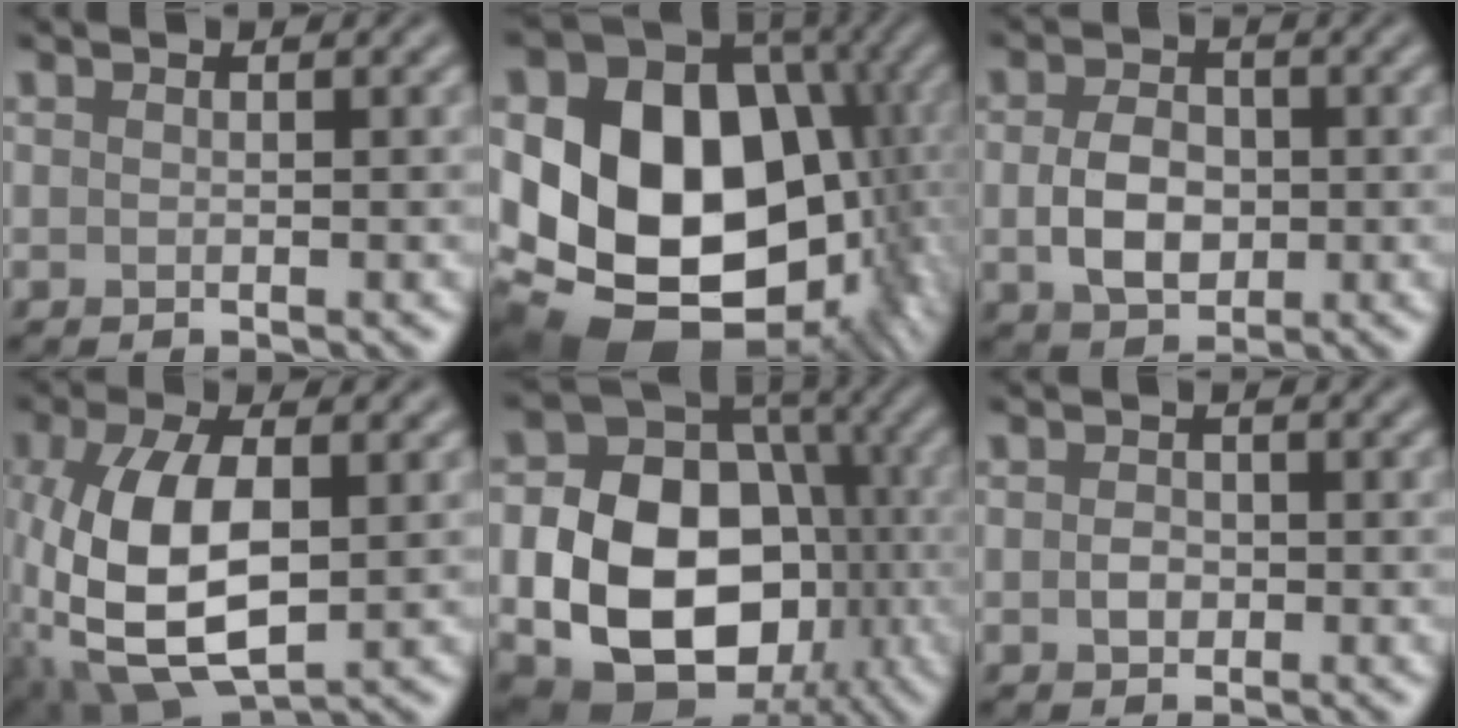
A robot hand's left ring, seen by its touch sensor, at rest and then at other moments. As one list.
[{"total": 20.9, "force": [-1.7, 16.9, 12.2], "torque": [-0.188, -0.019, -0.027]}, {"total": 4.3, "force": [-0.3, 3.1, 3.0], "torque": [-0.058, -0.002, -0.009]}, {"total": 10.3, "force": [-1.1, 5.1, 8.9], "torque": [-0.198, -0.003, -0.021]}, {"total": 15.4, "force": [-2.9, 11.7, 9.5], "torque": [-0.153, -0.027, -0.050]}, {"total": 1.4, "force": [-0.2, 1.1, 0.8], "torque": [-0.016, -0.002, -0.008]}]